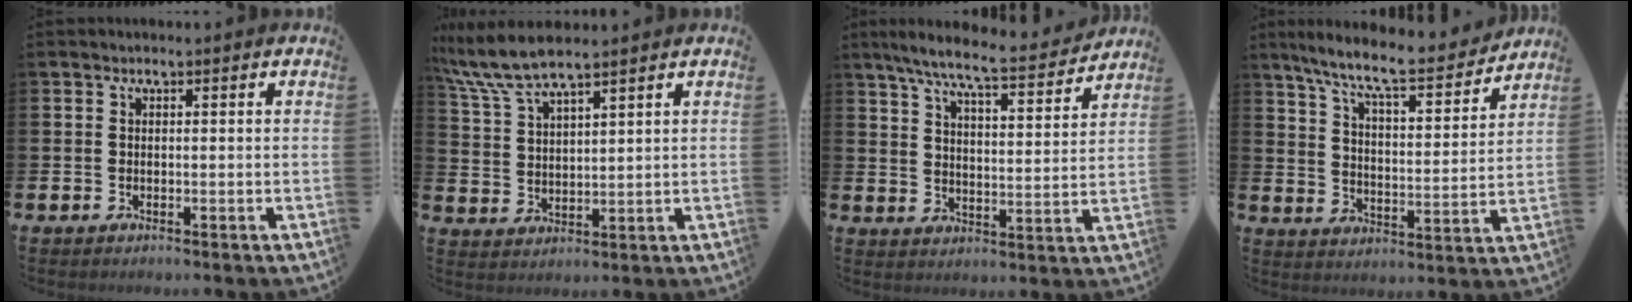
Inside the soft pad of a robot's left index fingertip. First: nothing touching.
{"total": 7.2, "force": [6.5, 1.0, 3.0], "torque": [-0.085, -0.018, 0.118]}
{"total": 8.0, "force": [7.2, 0.4, 3.6], "torque": [-0.088, -0.048, 0.121]}
{"total": 9.2, "force": [8.2, 1.1, 4.0], "torque": [-0.104, -0.054, 0.138]}